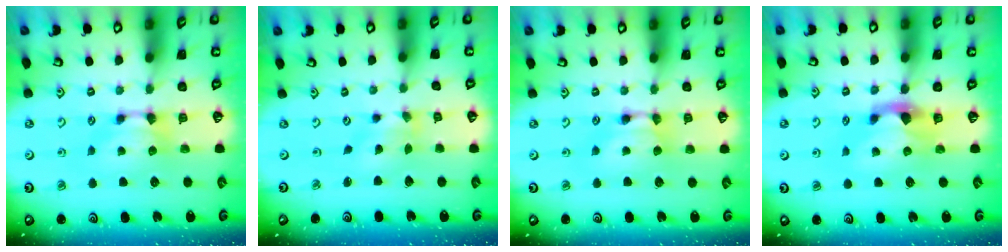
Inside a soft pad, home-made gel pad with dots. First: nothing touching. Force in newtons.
{"total": 1.3, "press": 0.6, "slide": 1.1}
{"total": 1.8, "press": 1.8, "slide": 0.1}
{"total": 2.3, "press": 1.9, "slide": 1.2}